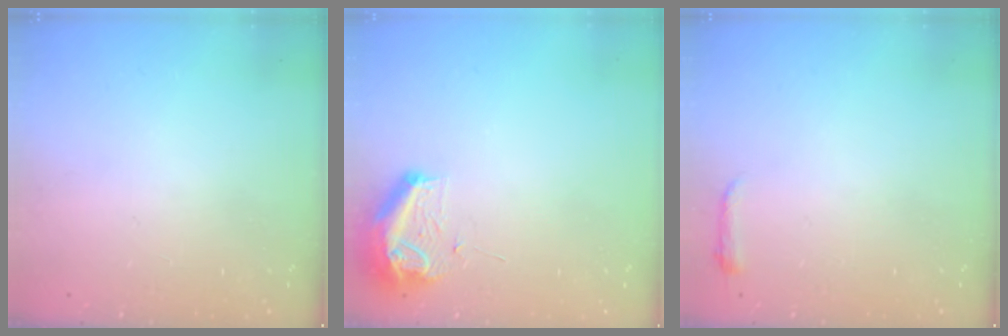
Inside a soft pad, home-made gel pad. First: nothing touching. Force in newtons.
{"total": 8.7, "press": 8.6, "slide": 1.0}
{"total": 3.0, "press": 2.9, "slide": 0.6}